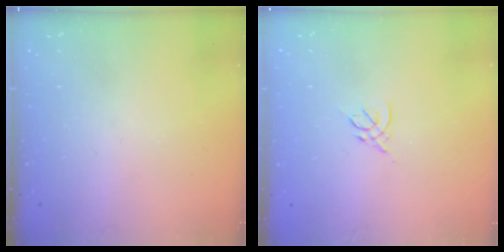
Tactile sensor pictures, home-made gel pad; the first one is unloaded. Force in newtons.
{"total": 2.6, "press": 2.5, "slide": 0.7}